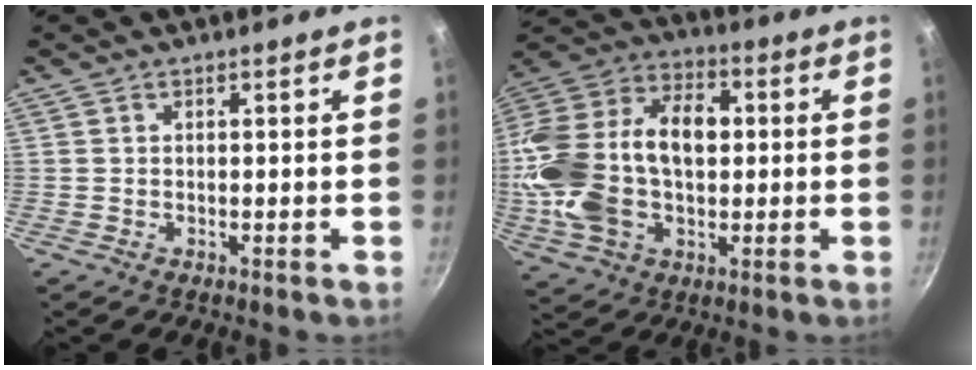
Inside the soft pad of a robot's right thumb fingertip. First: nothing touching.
{"total": 24.4, "force": [-0.1, 16.1, 18.3], "torque": [-0.337, 0.043, -0.007]}